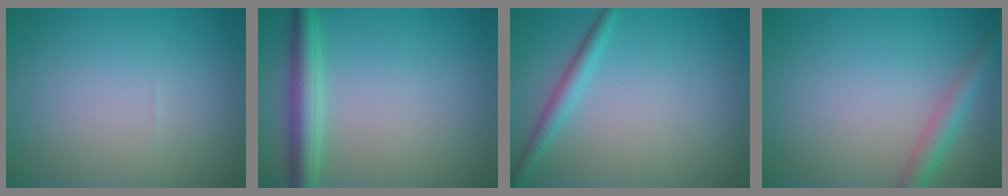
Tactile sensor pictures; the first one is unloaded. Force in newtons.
{"total": 3.6, "press": 3.6, "slide": 0.1}
{"total": 2.0, "press": 2.0, "slide": 0.1}
{"total": 2.8, "press": 2.8, "slide": 0.1}